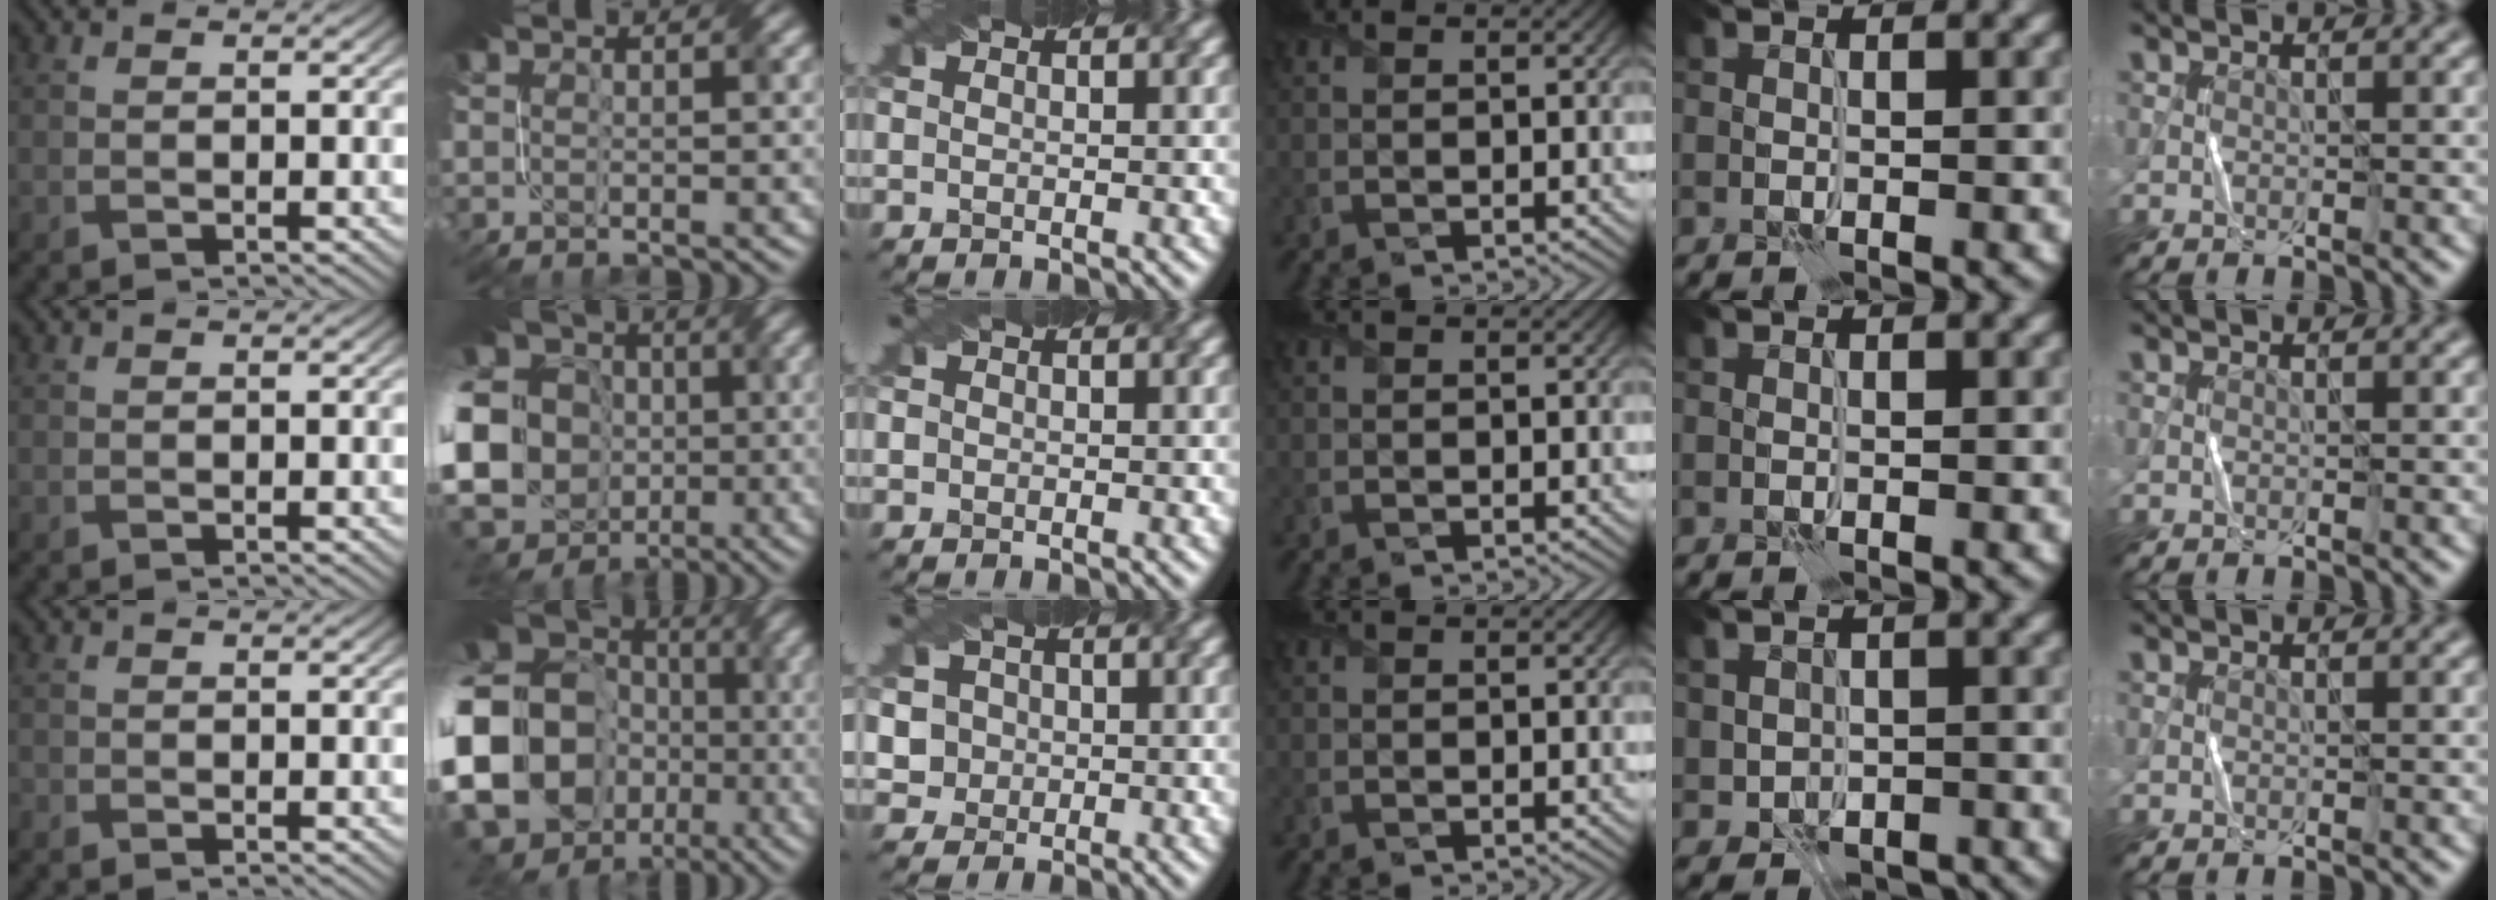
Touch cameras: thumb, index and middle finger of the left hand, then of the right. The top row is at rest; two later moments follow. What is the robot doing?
{"motion": "fold", "object": "paper"}